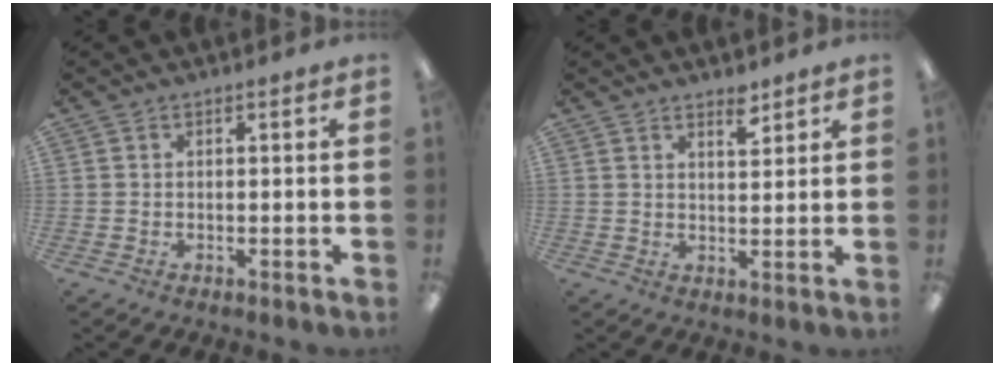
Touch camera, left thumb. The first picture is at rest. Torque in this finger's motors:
{"motor_torque": [-0.36, -0.32, -0.66, 0.14, 0.06]}